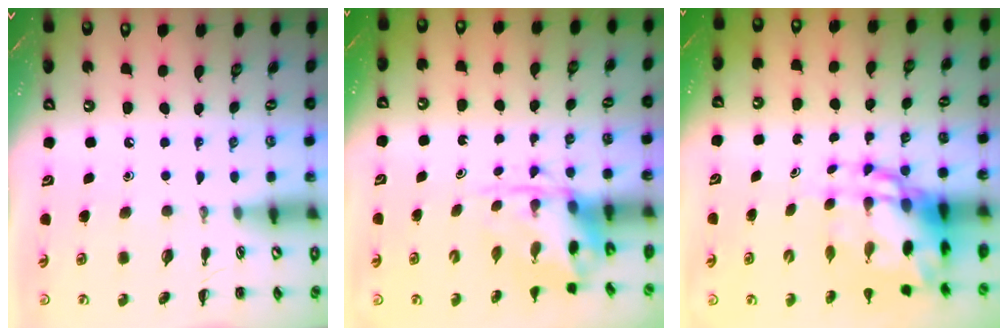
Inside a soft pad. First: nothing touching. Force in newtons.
{"total": 3.9, "press": 3.8, "slide": 0.9}
{"total": 10.2, "press": 9.8, "slide": 2.8}